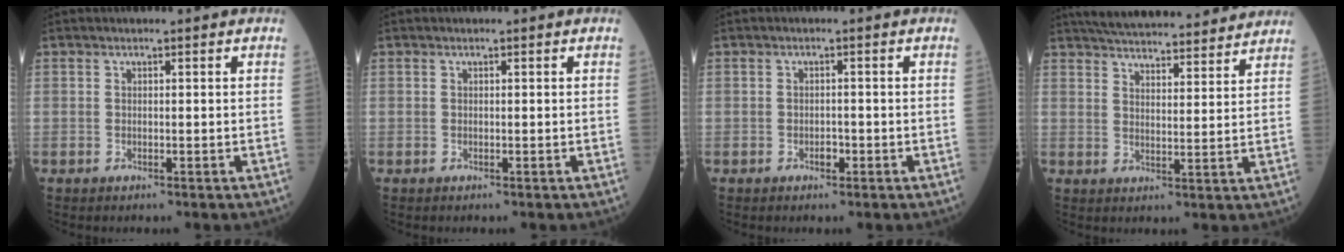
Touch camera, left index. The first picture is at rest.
{"total": 0.0}
{"total": 1.1, "force": [-0.6, 0.6, 0.6], "torque": [-0.010, 0.002, -0.010]}
{"total": 20.9, "force": [19.3, 3.1, 7.3], "torque": [-0.110, 0.022, 0.262]}